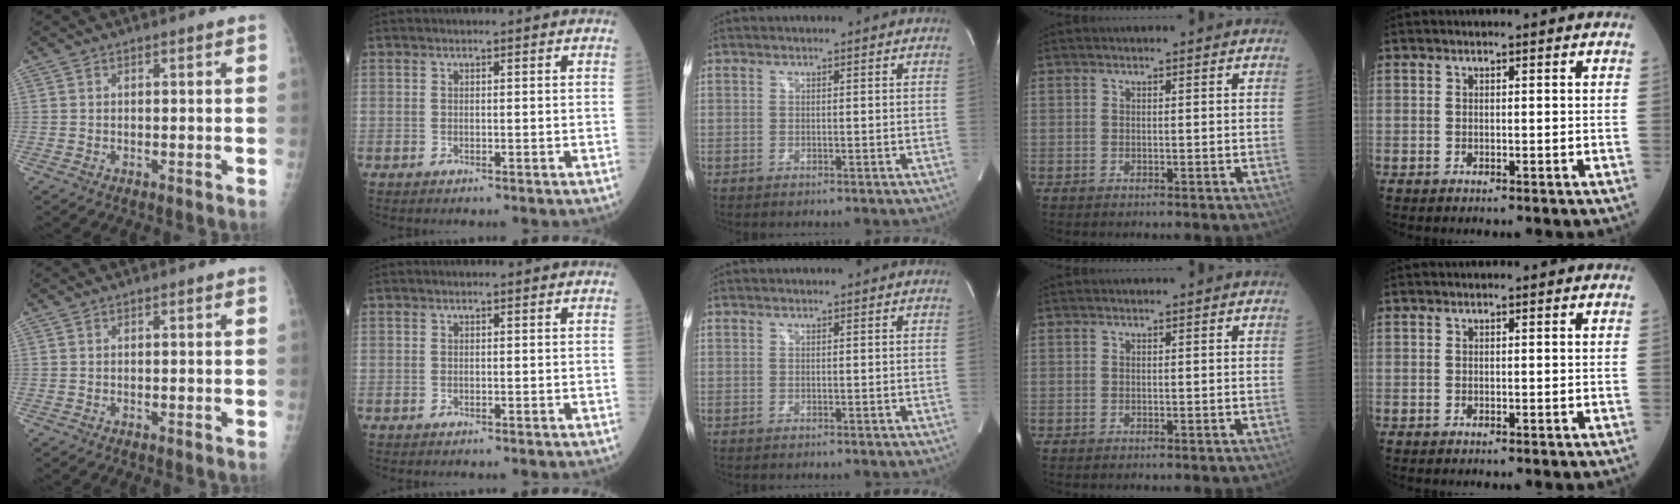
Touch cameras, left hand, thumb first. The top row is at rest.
{}